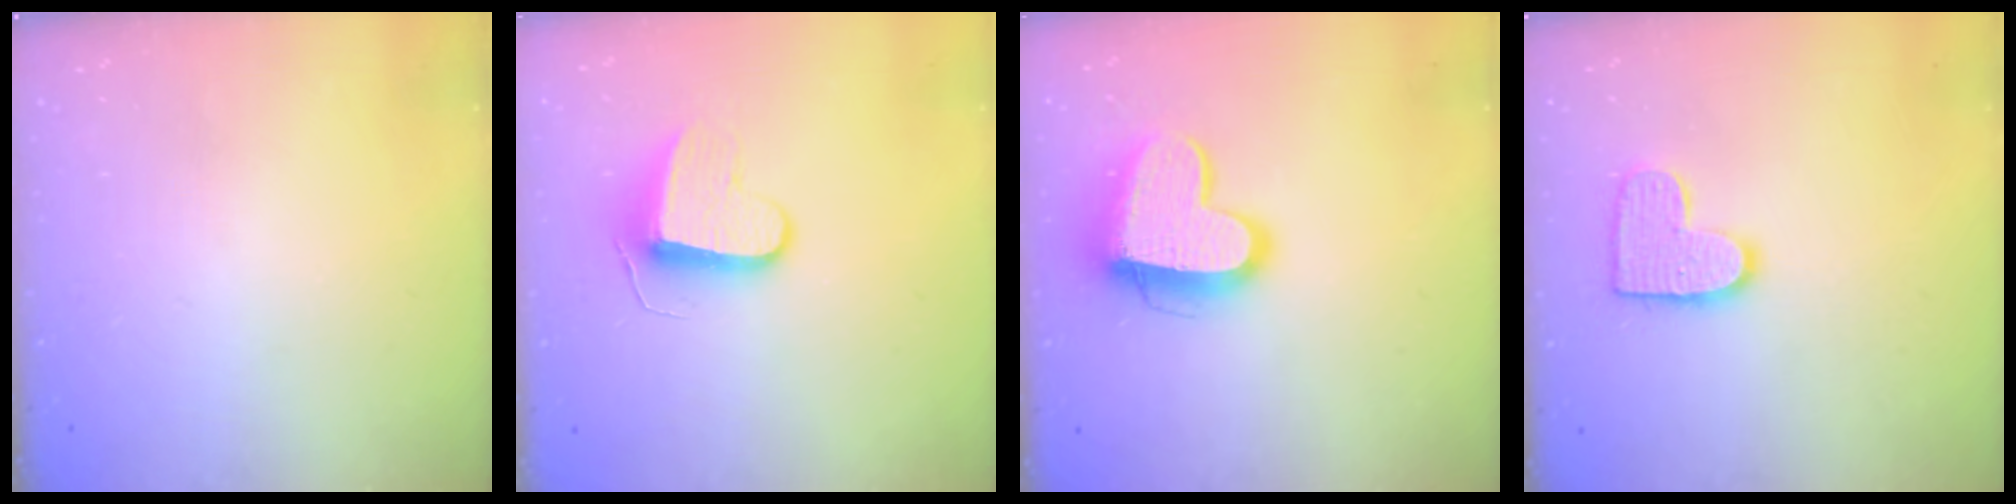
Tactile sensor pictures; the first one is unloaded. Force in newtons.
{"total": 9.9, "press": 9.8, "slide": 0.6}
{"total": 15.0, "press": 14.9, "slide": 1.6}
{"total": 10.8, "press": 10.8, "slide": 0.5}